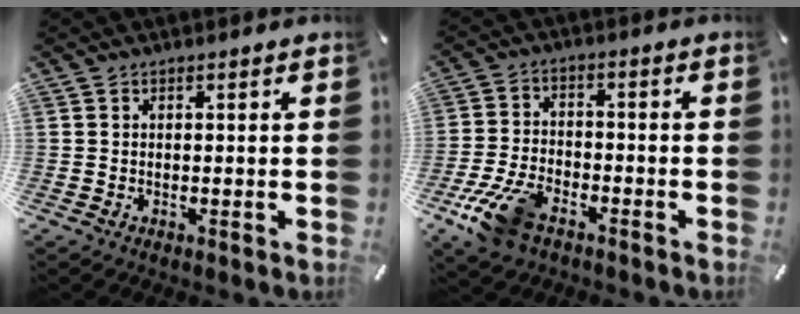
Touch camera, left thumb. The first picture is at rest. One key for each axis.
{"total": 10.2, "fx": -6.3, "fy": 5.3, "fz": 6.0, "tx": -0.125, "ty": 0.025, "tz": -0.116}